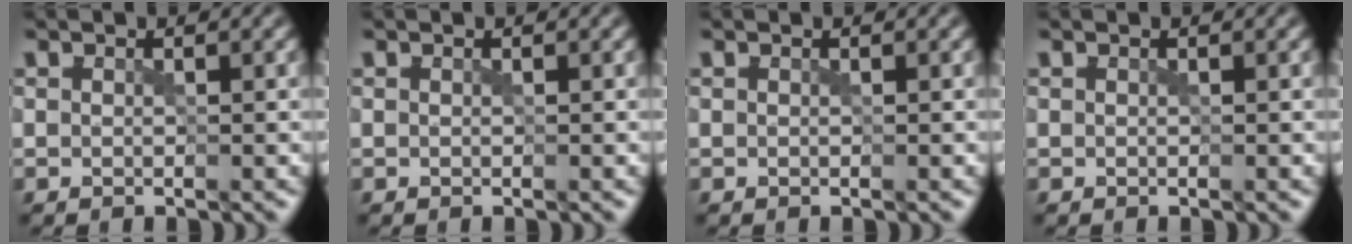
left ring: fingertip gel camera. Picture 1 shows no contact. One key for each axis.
{"total": 0.0}
{"total": 0.0}
{"total": 0.0}